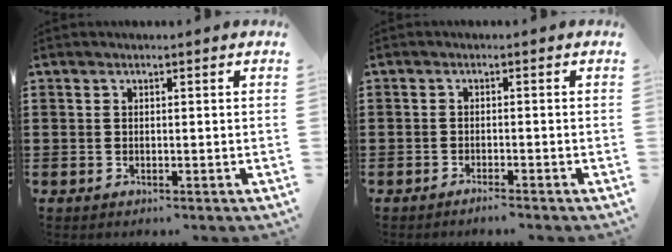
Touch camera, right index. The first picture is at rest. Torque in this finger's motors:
{"motor_torque": [-0.25, 1.01, -0.90, -0.11]}